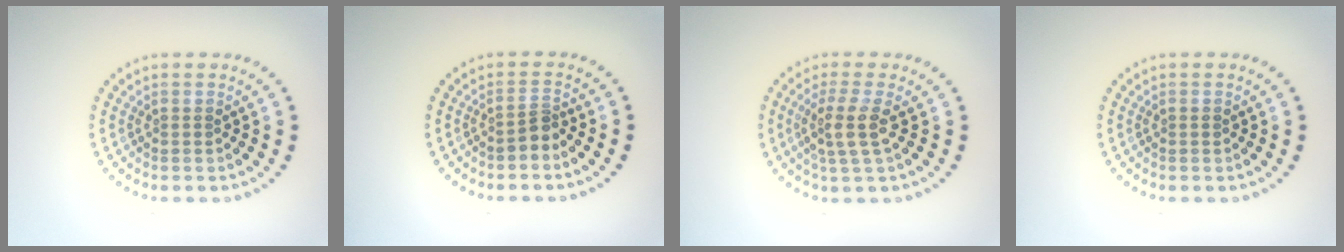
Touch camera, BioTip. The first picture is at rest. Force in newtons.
{"total": 1.6, "press": 1.2, "slide": 1.2}
{"total": 2.9, "press": 2.3, "slide": 1.7}
{"total": 0.6, "press": 0.6, "slide": 0.0}